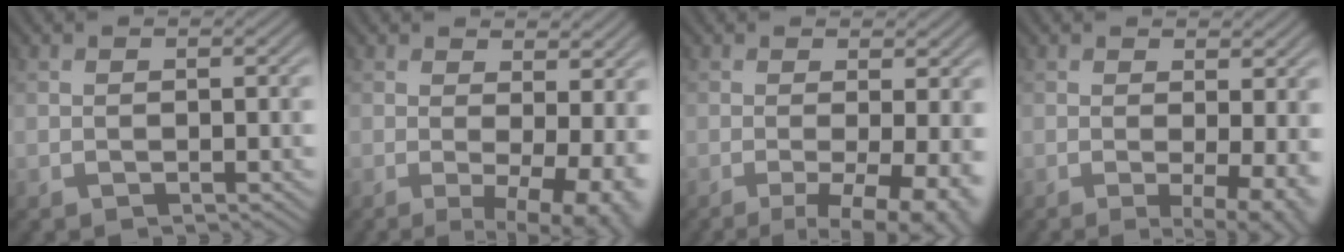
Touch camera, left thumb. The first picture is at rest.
{"total": 9.5, "force": [-0.1, 3.6, 8.8], "torque": [-0.114, -0.006, 0.011]}
{"total": 8.3, "force": [-2.2, 2.4, 7.6], "torque": [-0.111, -0.010, -0.026]}
{"total": 5.6, "force": [-0.2, 1.6, 5.4], "torque": [-0.076, -0.009, -0.001]}